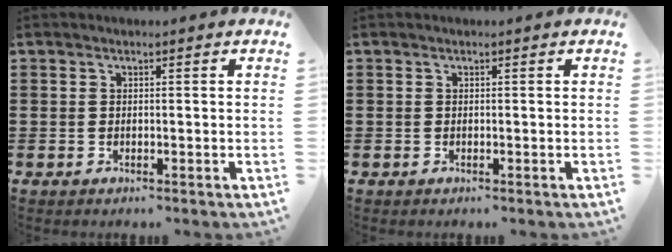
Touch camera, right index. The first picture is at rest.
{"total": 0.0}